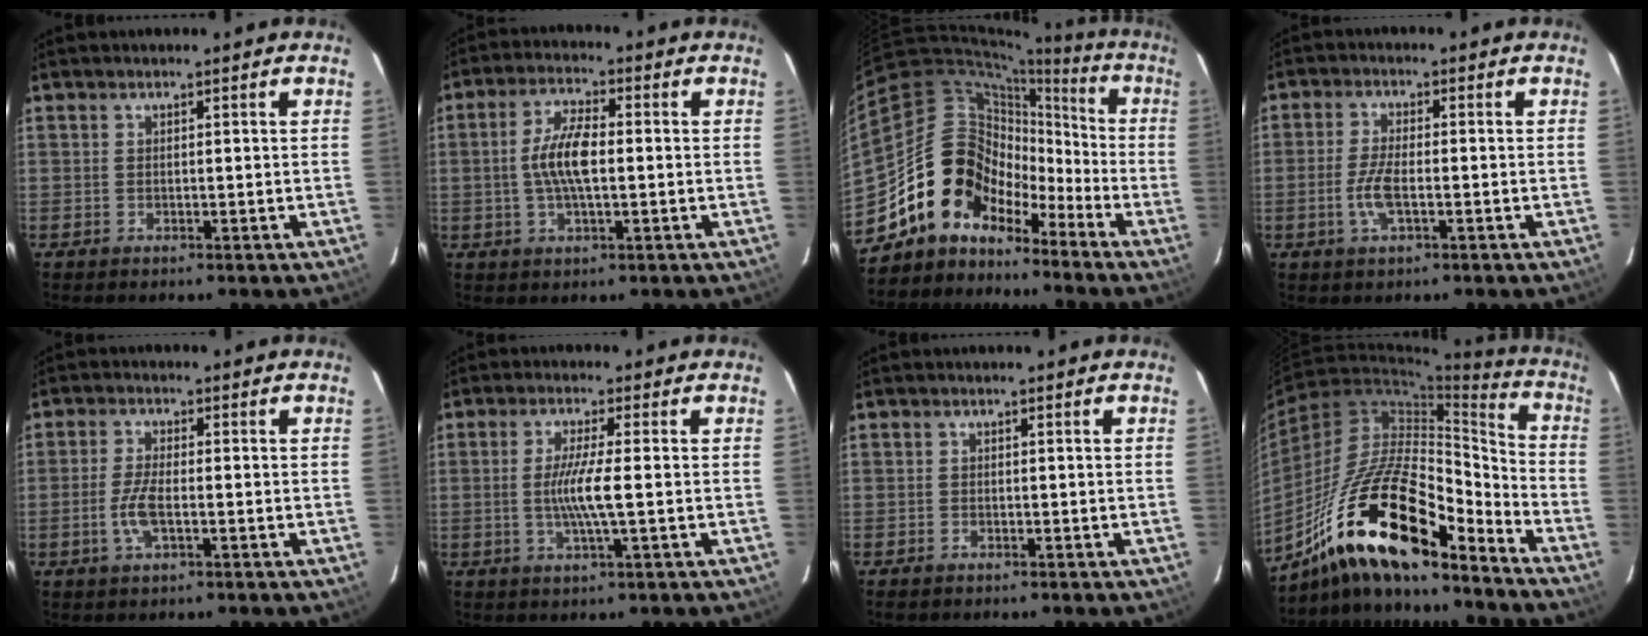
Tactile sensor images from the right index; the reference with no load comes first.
{"total": 7.6, "force": [-0.4, 2.5, 7.1], "torque": [-0.141, 0.008, -0.008]}
{"total": 12.9, "force": [-8.4, 9.2, 3.5], "torque": [-0.068, 0.044, -0.159]}
{"total": 5.3, "force": [-1.7, 1.7, 4.7], "torque": [-0.103, -0.001, -0.033]}
{"total": 5.1, "force": [-1.6, 1.6, 4.6], "torque": [-0.101, -0.001, -0.033]}
{"total": 6.0, "force": [-0.8, -0.3, 5.9], "torque": [-0.112, -0.008, -0.018]}
{"total": 1.1, "force": [-0.9, 0.6, 0.2], "torque": [-0.007, 0.000, -0.018]}
{"total": 22.2, "force": [-15.1, 6.6, 14.9], "torque": [-0.279, -0.002, -0.278]}